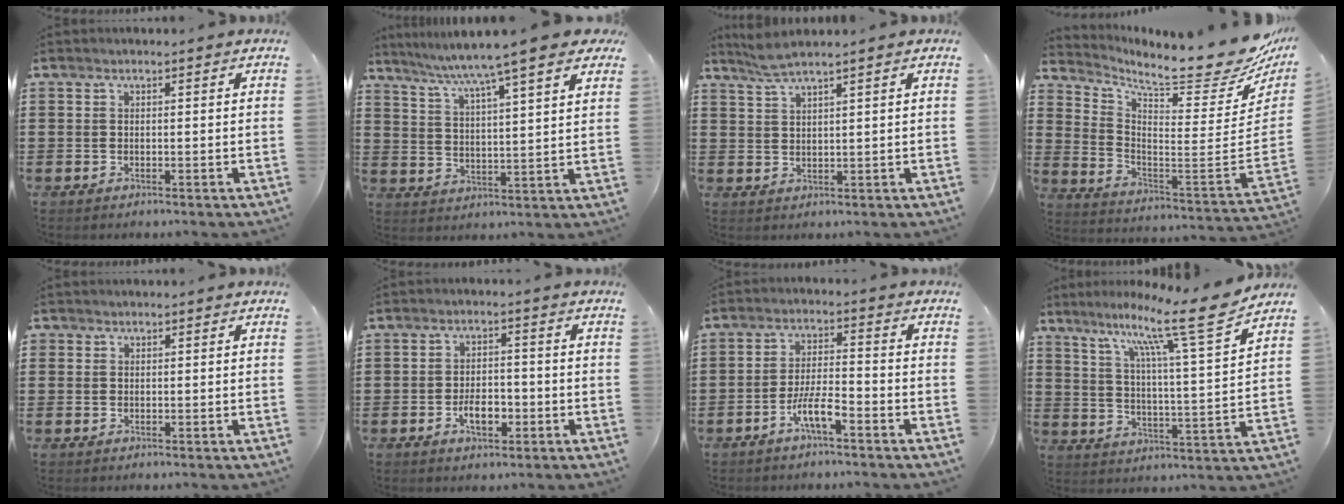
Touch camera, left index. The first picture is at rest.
{"total": 7.3, "force": [6.0, -0.3, 4.2], "torque": [-0.104, -0.029, 0.096]}
{"total": 3.6, "force": [2.8, 0.0, 2.3], "torque": [-0.051, -0.001, 0.051]}
{"total": 10.2, "force": [8.8, 0.2, 5.0], "torque": [-0.098, -0.096, 0.139]}
{"total": 0.6, "force": [0.1, 0.6, 0.1], "torque": [-0.003, 0.005, 0.002]}
{"total": 4.3, "force": [-1.7, 2.2, 3.3], "torque": [-0.051, 0.002, -0.032]}
{"total": 5.7, "force": [-3.4, 1.0, 4.4], "torque": [-0.100, -0.001, -0.069]}
{"total": 13.1, "force": [10.1, -0.1, 8.3], "torque": [-0.158, -0.059, 0.158]}